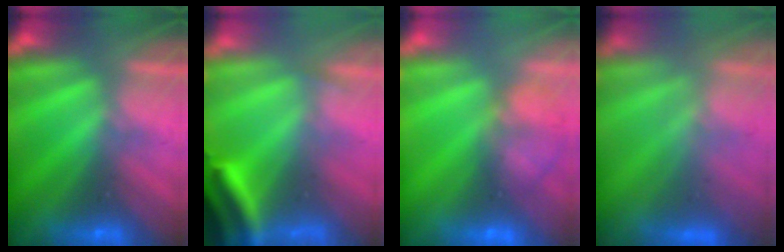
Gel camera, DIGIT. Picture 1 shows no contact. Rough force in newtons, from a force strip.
{"total": 3.6}
{"total": 5.8}
{"total": 3.5}